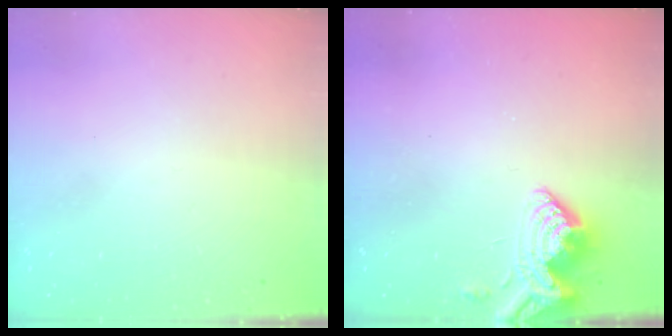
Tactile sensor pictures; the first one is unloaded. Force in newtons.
{"total": 7.5, "press": 7.5, "slide": 0.6}